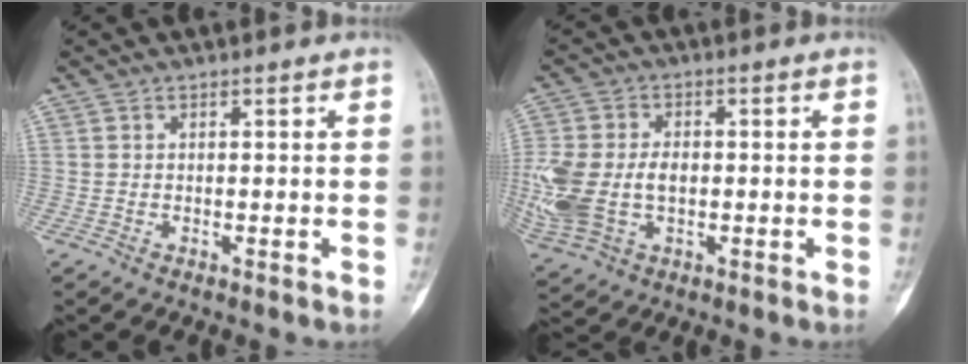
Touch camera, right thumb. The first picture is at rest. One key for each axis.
{"total": 15.8, "fx": -1.4, "fy": 10.8, "fz": 11.4, "tx": -0.292, "ty": 0.005, "tz": -0.011}